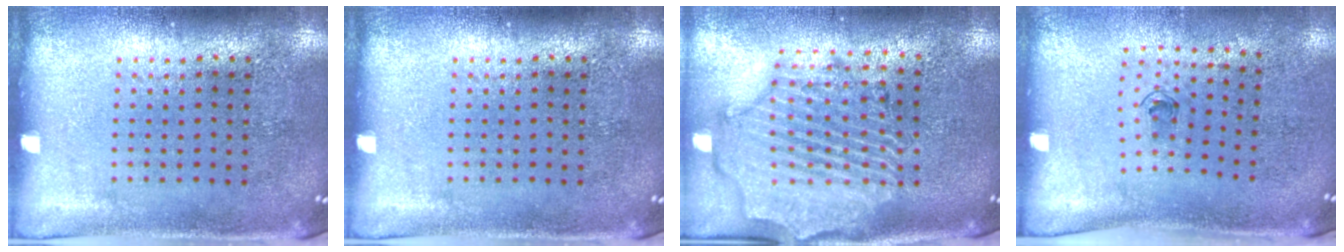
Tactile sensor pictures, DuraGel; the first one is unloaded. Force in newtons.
{"total": 0.0}
{"total": 2.6, "press": 2.4, "slide": 1.1}
{"total": 0.7, "press": 0.4, "slide": 0.6}